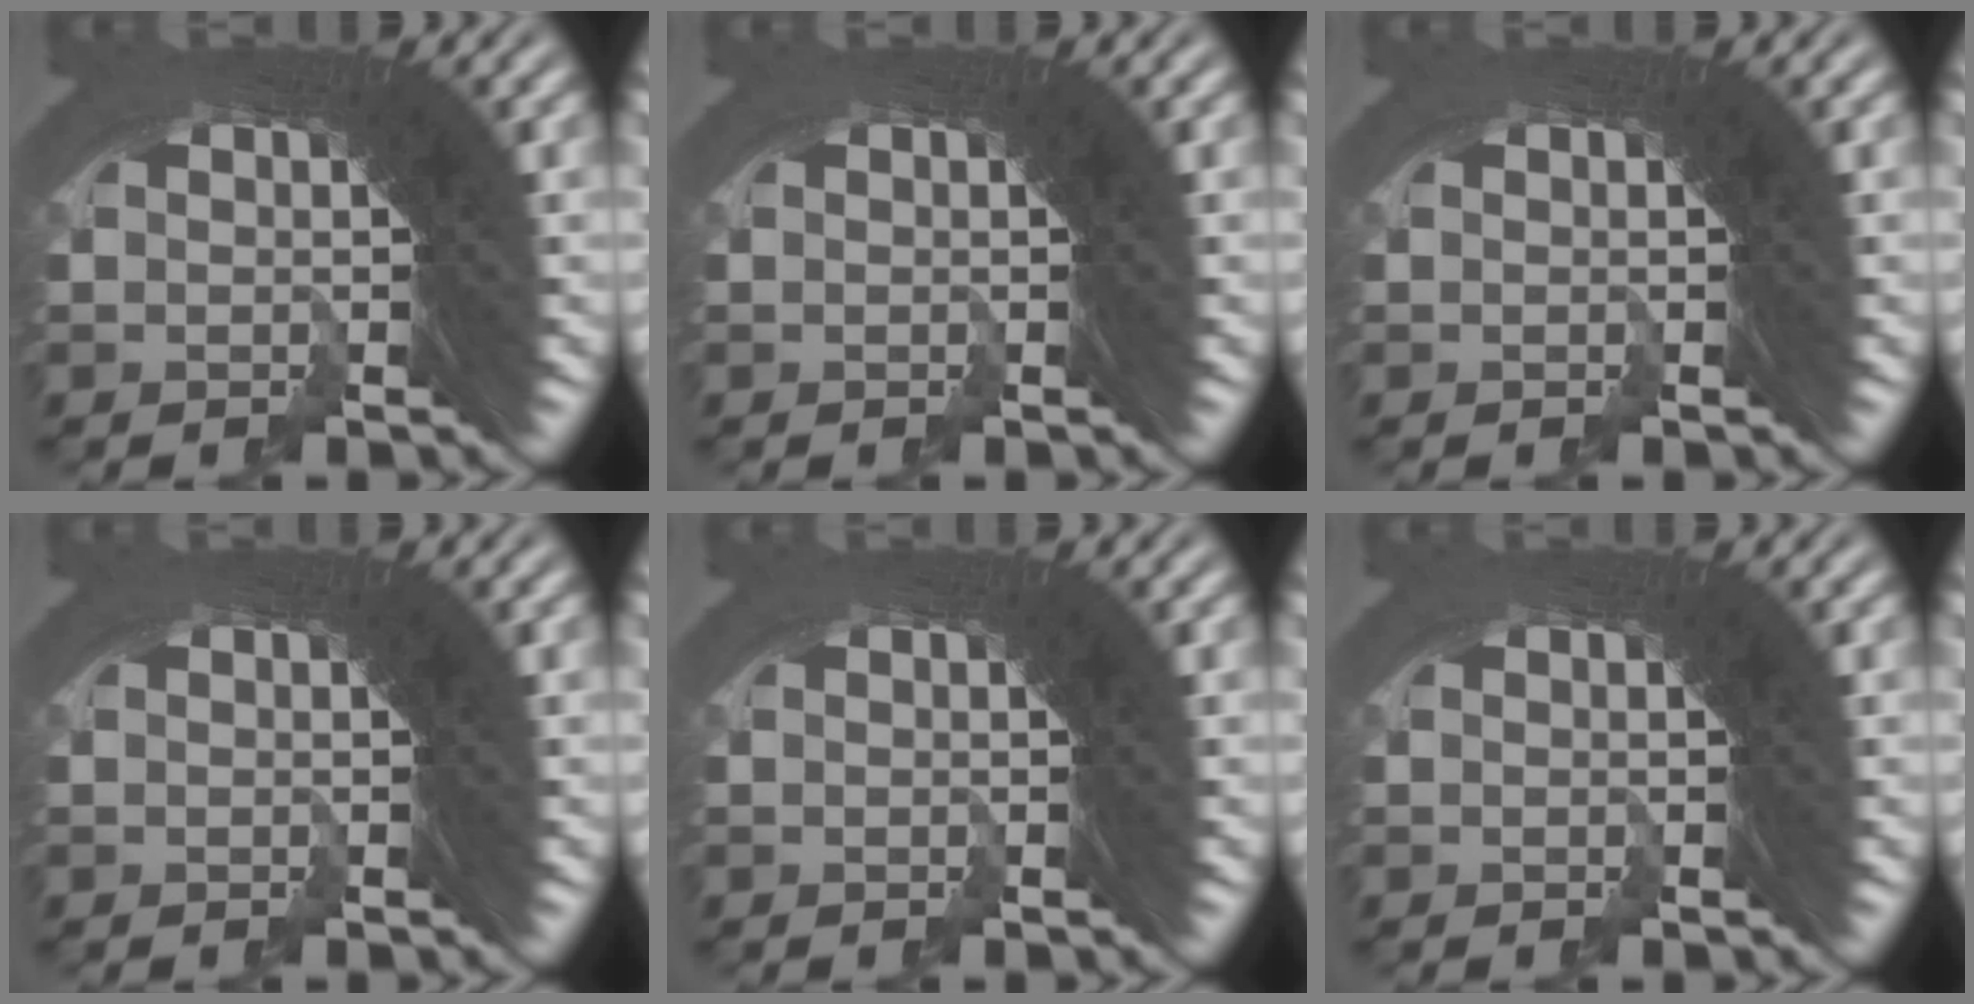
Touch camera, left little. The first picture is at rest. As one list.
[{"total": 0.0}, {"total": 0.0}, {"total": 0.0}, {"total": 0.0}, {"total": 0.0}]